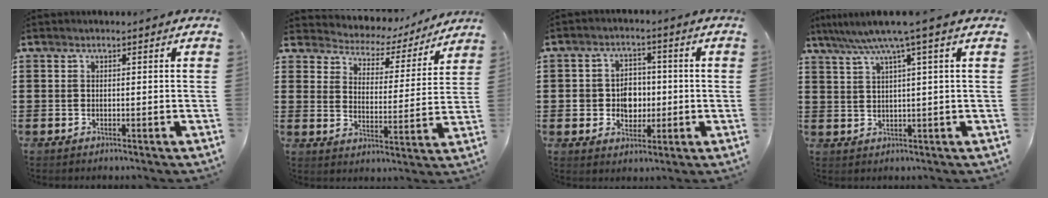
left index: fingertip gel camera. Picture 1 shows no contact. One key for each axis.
{"total": 3.7, "fx": 3.6, "fy": 1.1, "fz": 0.1, "tx": -0.028, "ty": -0.032, "tz": 0.053}
{"total": 5.2, "fx": -0.5, "fy": 4.3, "fz": 2.9, "tx": -0.049, "ty": 0.004, "tz": -0.015}
{"total": 5.6, "fx": 3.0, "fy": -0.7, "fz": 4.7, "tx": -0.099, "ty": -0.010, "tz": 0.047}